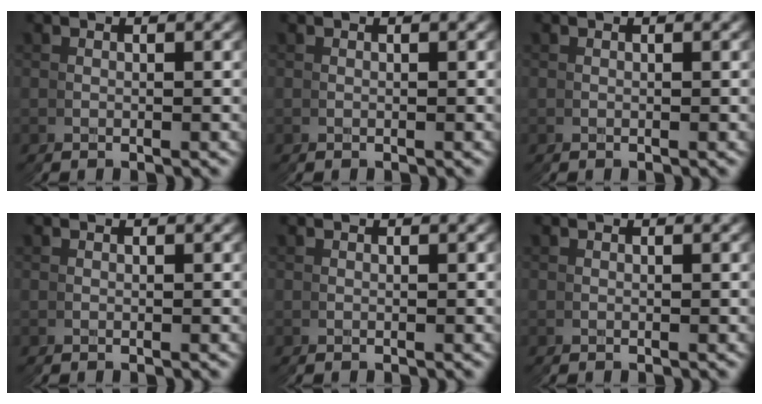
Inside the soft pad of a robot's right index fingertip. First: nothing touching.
{"total": 0.0}
{"total": 0.0}
{"total": 0.0}
{"total": 0.0}
{"total": 0.0}